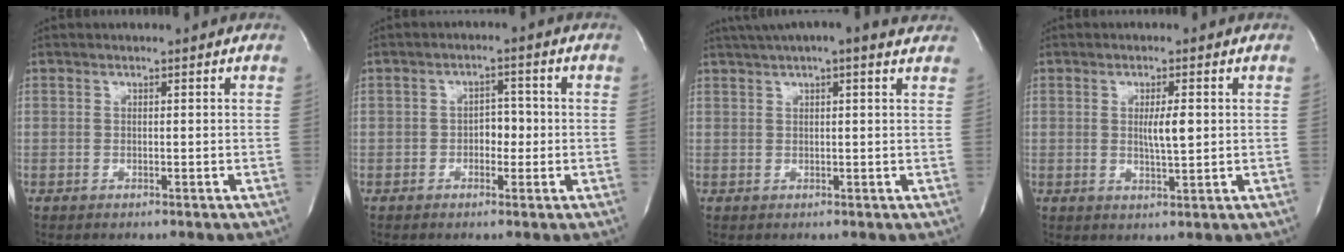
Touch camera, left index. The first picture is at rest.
{"total": 3.1, "force": [-0.7, 1.9, 2.3], "torque": [-0.028, 0.010, -0.013]}
{"total": 9.6, "force": [7.8, 1.3, 5.5], "torque": [-0.092, 0.036, 0.094]}
{"total": 3.7, "force": [0.4, 0.5, 3.7], "torque": [-0.064, -0.003, 0.006]}